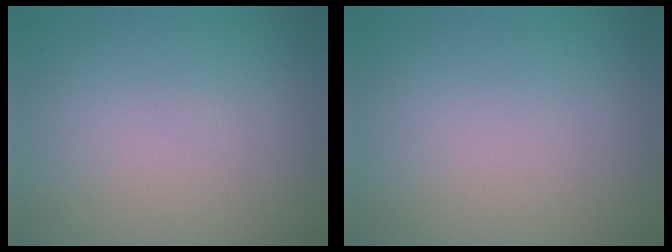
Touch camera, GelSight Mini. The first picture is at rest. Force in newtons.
{"total": 0.0}